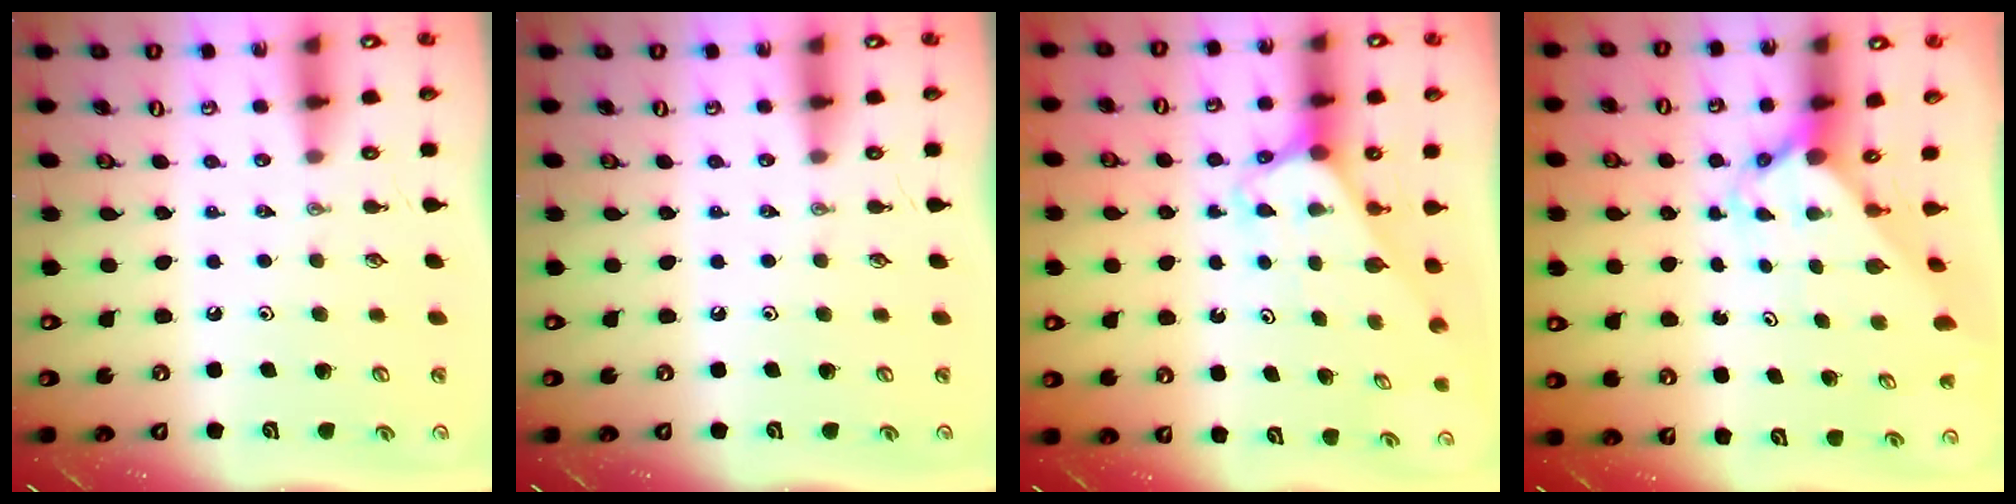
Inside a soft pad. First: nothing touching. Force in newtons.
{"total": 0.0}
{"total": 2.6, "press": 2.6, "slide": 0.2}
{"total": 2.8, "press": 2.8, "slide": 0.3}